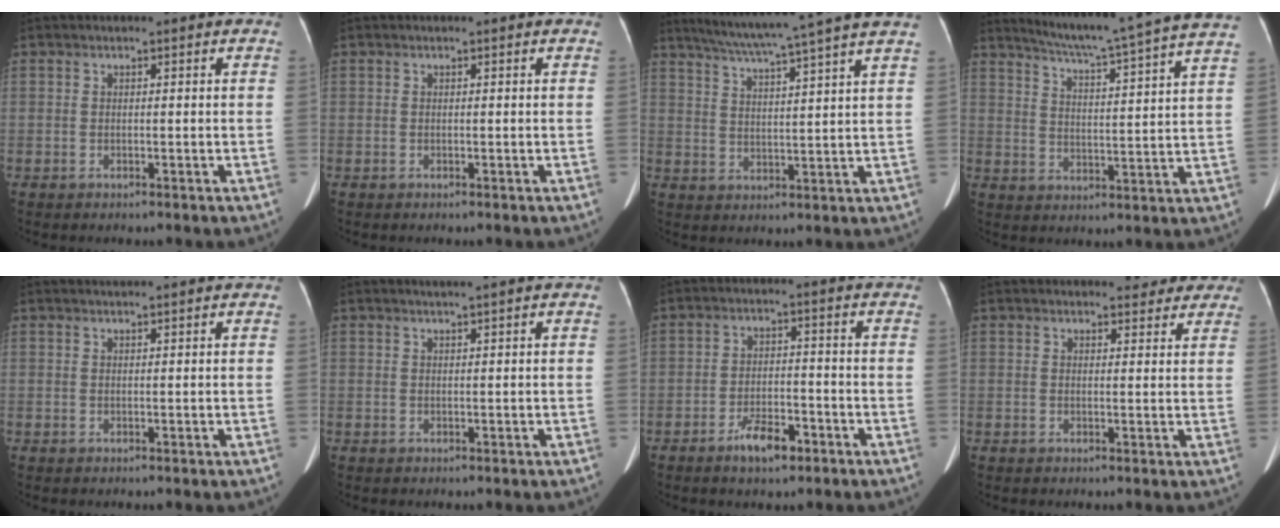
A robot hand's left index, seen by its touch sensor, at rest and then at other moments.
{"total": 0.0}
{"total": 15.9, "force": [13.2, -2.0, 8.6], "torque": [-0.146, -0.001, 0.179]}
{"total": 21.0, "force": [18.6, -1.8, 9.6], "torque": [-0.158, -0.043, 0.239]}
{"total": 0.9, "force": [0.8, -0.3, 0.4], "torque": [-0.009, 0.007, 0.022]}
{"total": 0.8, "force": [0.5, -0.1, 0.5], "torque": [-0.009, 0.002, 0.011]}
{"total": 5.3, "force": [-3.6, 1.9, 3.5], "torque": [-0.068, -0.003, -0.058]}
{"total": 5.6, "force": [5.0, 2.1, 1.3], "torque": [0.001, 0.002, 0.048]}